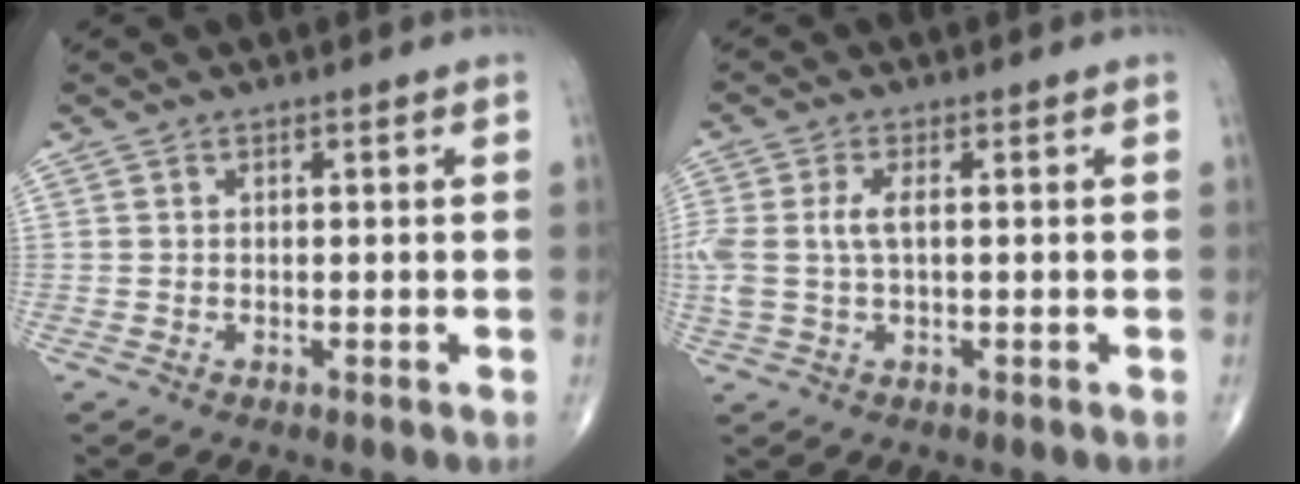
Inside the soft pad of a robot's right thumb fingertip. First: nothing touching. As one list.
[{"total": 5.5, "force": [0.6, 2.5, 4.9], "torque": [-0.139, 0.013, 0.013]}]